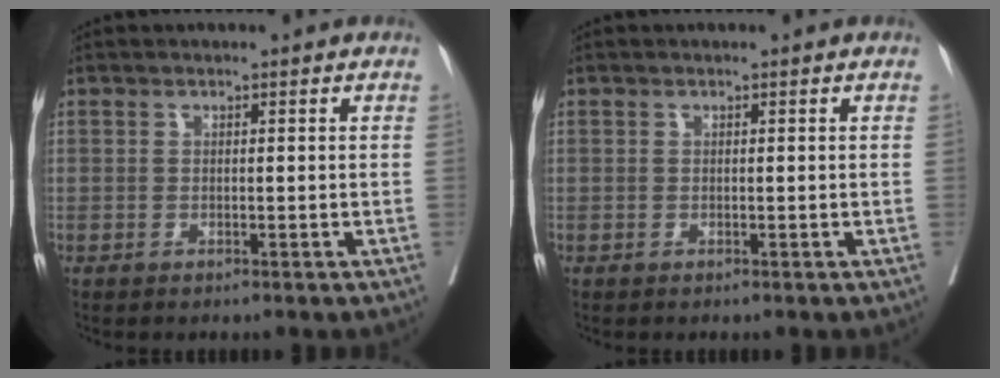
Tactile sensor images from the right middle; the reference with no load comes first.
{"total": 0.0}